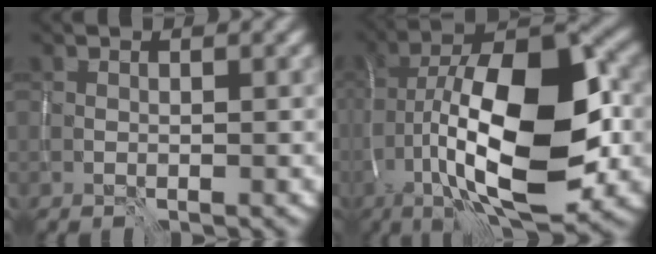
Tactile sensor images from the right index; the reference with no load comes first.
{"total": 14.7, "force": [-3.3, 5.6, 13.2], "torque": [-0.197, 0.028, -0.066]}